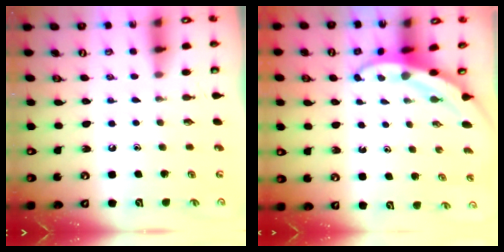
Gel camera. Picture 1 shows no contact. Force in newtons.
{"total": 3.9, "press": 3.9, "slide": 0.5}